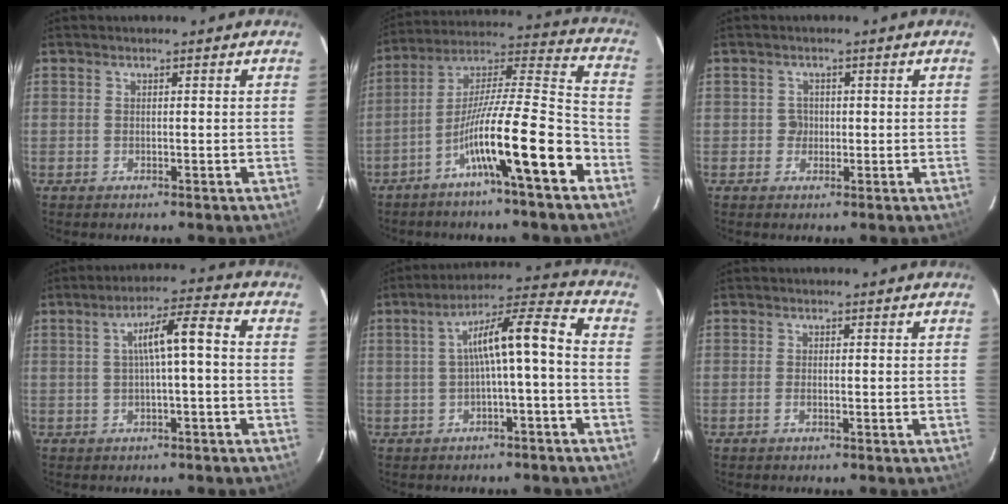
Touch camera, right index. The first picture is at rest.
{"total": 15.8, "force": [-8.0, 0.0, 13.7], "torque": [-0.237, 0.001, -0.140]}
{"total": 1.6, "force": [-0.2, 1.5, 0.5], "torque": [-0.005, 0.005, -0.004]}
{"total": 6.7, "force": [0.4, 0.6, 6.6], "torque": [-0.110, 0.024, 0.007]}
{"total": 9.6, "force": [-0.4, 0.9, 9.6], "torque": [-0.153, 0.038, -0.009]}
{"total": 0.7, "force": [-0.4, 0.2, 0.6], "torque": [-0.014, 0.000, -0.006]}